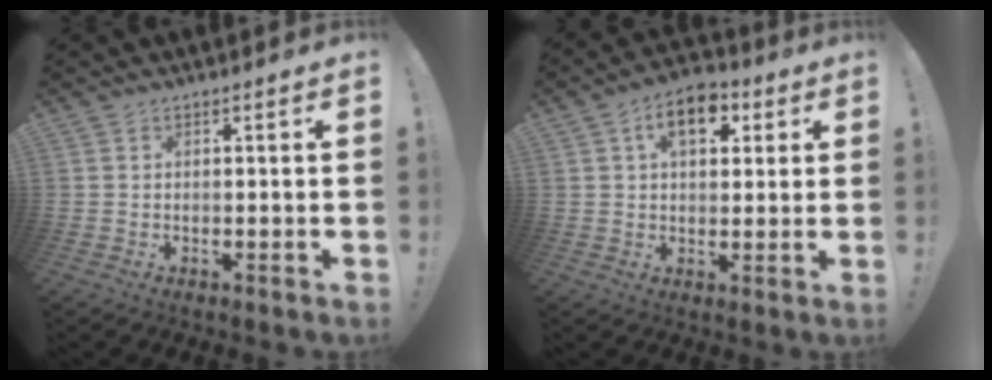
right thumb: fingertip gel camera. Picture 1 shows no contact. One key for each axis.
{"total": 10.4, "fx": 4.0, "fy": 6.2, "fz": 7.3, "tx": -0.093, "ty": -0.003, "tz": 0.068}